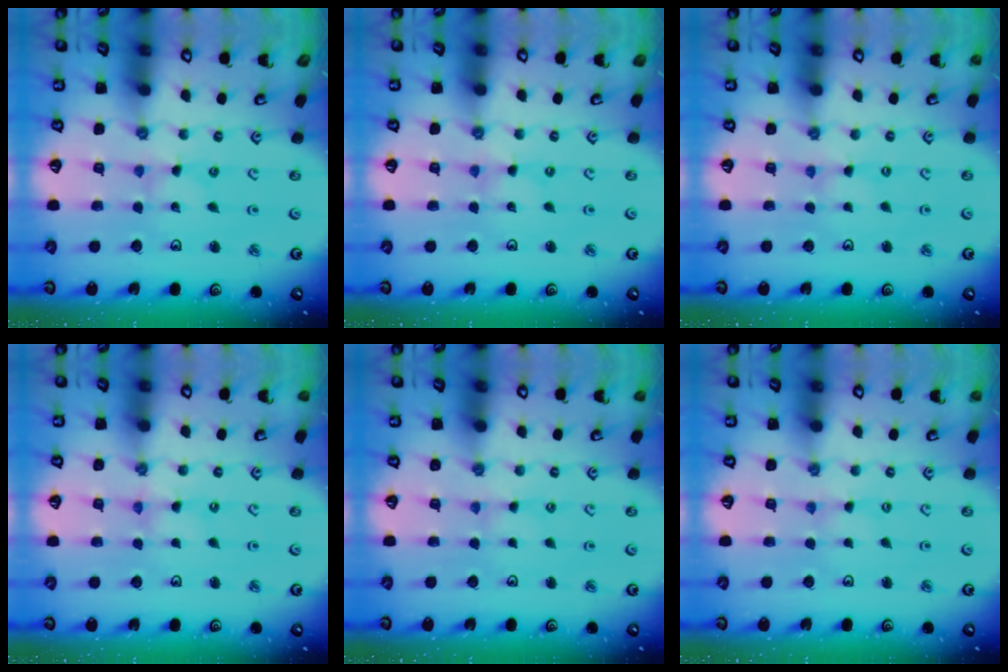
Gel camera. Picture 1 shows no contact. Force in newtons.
{"total": 0.0}
{"total": 0.0}
{"total": 0.0}
{"total": 0.7, "press": 0.6, "slide": 0.2}
{"total": 0.0}